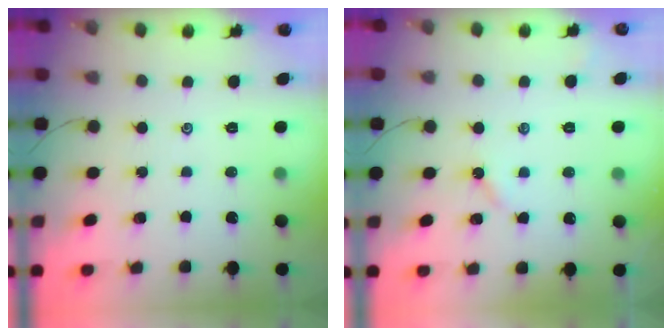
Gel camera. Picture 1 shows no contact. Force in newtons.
{"total": 2.0, "press": 2.0, "slide": 0.3}